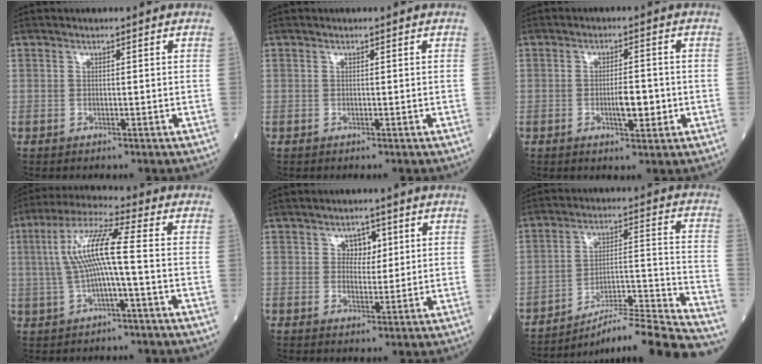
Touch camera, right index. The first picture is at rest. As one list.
[{"total": 0.0}, {"total": 4.2, "force": [-0.9, 1.0, 4.0], "torque": [-0.066, 0.001, -0.008]}, {"total": 9.8, "force": [0.1, 0.5, 9.8], "torque": [-0.196, 0.023, 0.001]}, {"total": 3.3, "force": [1.3, 2.2, 2.0], "torque": [-0.022, 0.004, 0.022]}, {"total": 19.6, "force": [-18.2, -1.1, 7.1], "torque": [-0.086, 0.018, -0.271]}]